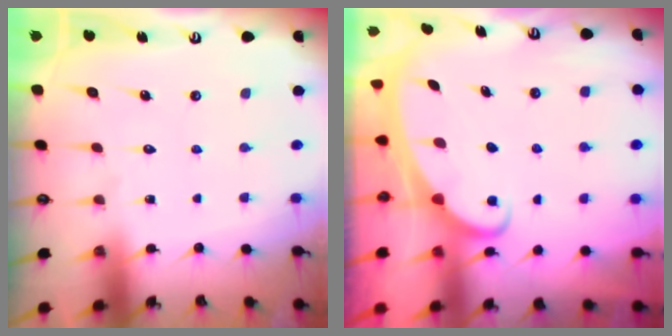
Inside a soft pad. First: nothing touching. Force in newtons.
{"total": 2.4, "press": 2.4, "slide": 0.3}